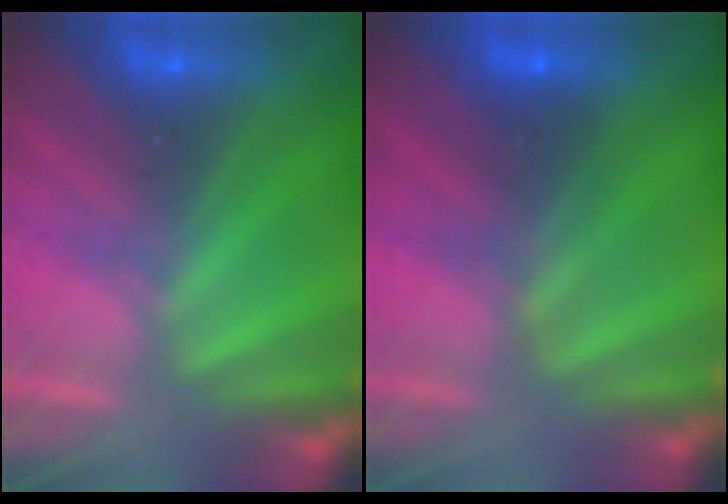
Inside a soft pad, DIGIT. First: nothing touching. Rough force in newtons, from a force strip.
{"total": 2.7}